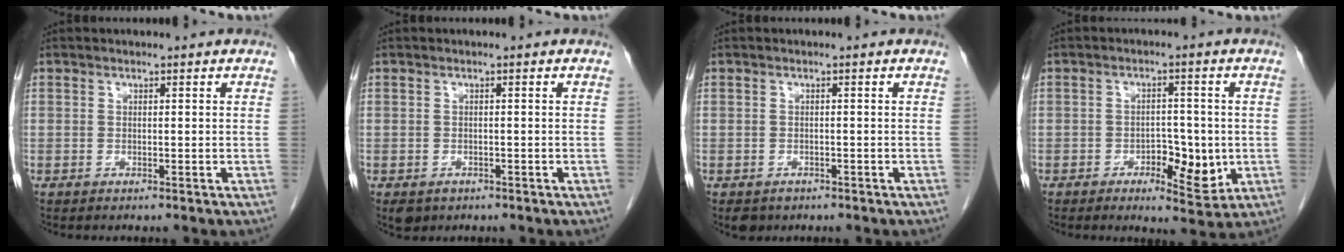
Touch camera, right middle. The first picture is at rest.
{"total": 2.5, "force": [-1.5, 1.8, 0.8], "torque": [-0.013, -0.001, -0.017]}
{"total": 2.5, "force": [-1.7, 1.7, 0.6], "torque": [-0.011, -0.001, -0.022]}
{"total": 6.4, "force": [-1.7, 2.9, 5.5], "torque": [-0.075, -0.002, -0.016]}